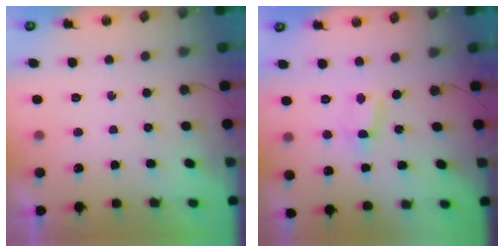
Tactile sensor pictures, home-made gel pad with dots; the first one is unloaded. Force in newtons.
{"total": 0.6, "press": 0.3, "slide": 0.5}